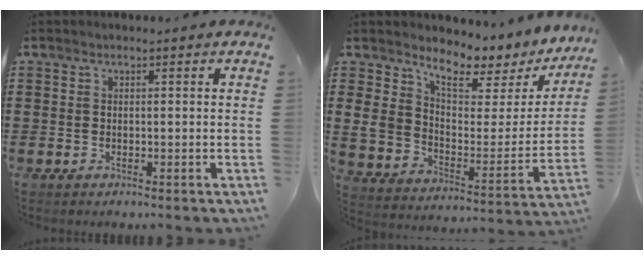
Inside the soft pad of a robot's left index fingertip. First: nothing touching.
{"total": 5.9, "force": [4.7, 3.2, 1.6], "torque": [-0.054, -0.038, 0.079]}